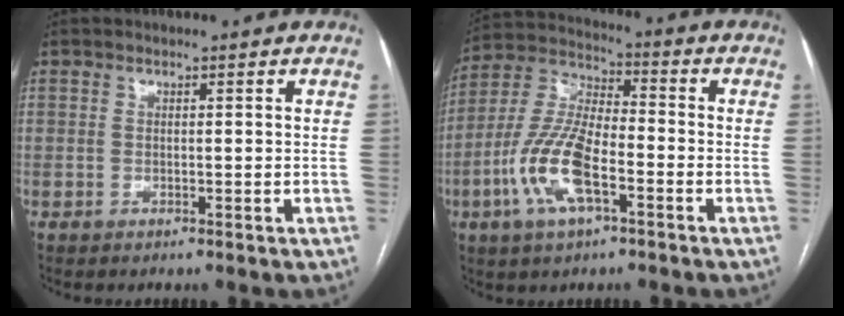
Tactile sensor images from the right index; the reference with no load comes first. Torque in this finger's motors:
{"motor_torque": [1.60, -0.55, 0.39, 0.21]}